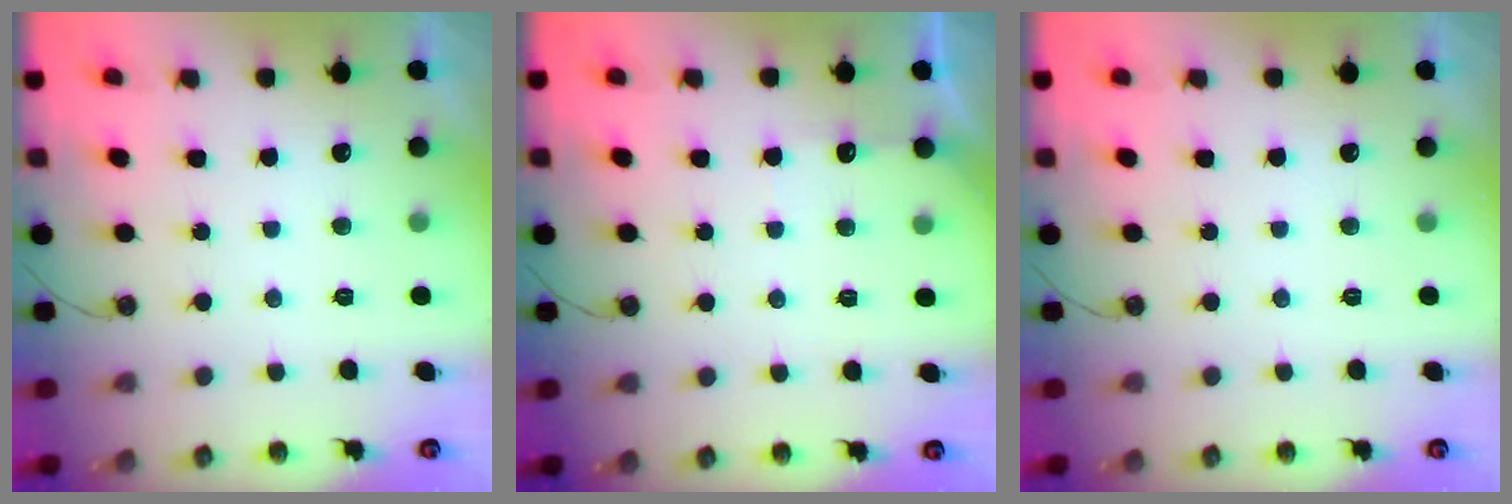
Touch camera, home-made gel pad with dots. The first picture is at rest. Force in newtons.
{"total": 2.8, "press": 2.8, "slide": 0.4}
{"total": 0.0}